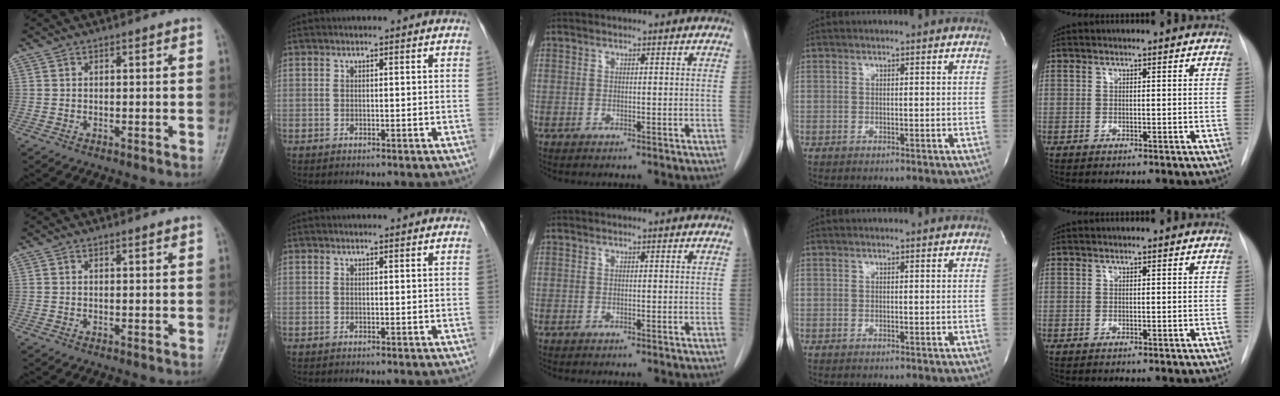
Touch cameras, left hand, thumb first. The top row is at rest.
{"thumb": {"total": 0.7, "force": [0.6, 0.0, 0.3], "torque": [-0.005, -0.003, 0.010]}, "index": {"total": 0.7, "force": [0.7, -0.1, 0.0], "torque": [-0.006, -0.003, 0.009]}}